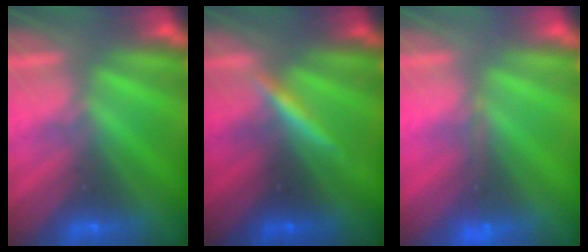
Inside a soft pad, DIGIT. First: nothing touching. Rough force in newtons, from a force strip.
{"total": 3.2}
{"total": 1.7}